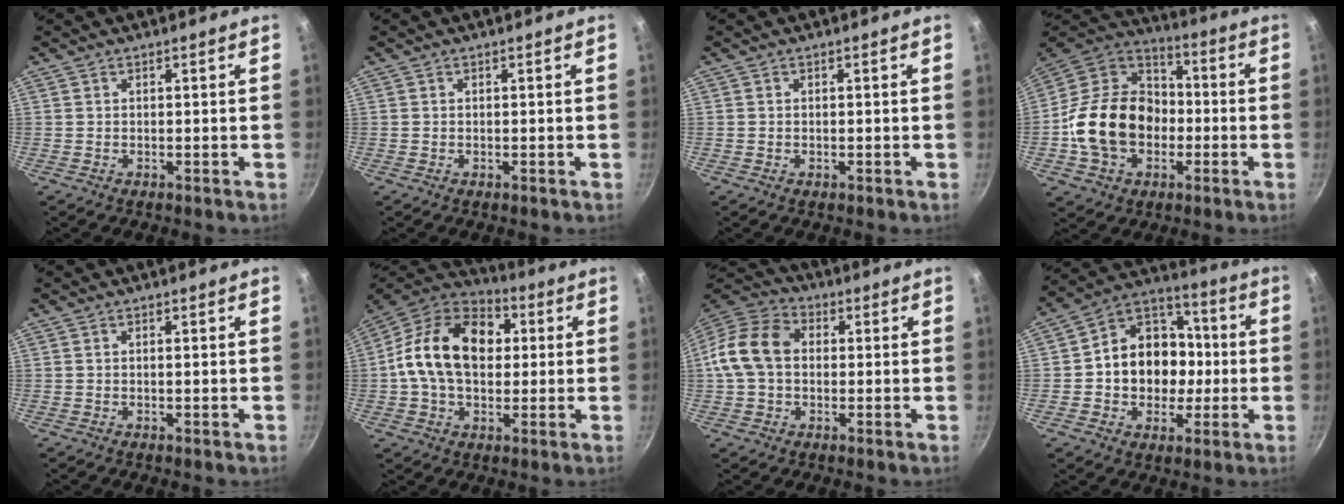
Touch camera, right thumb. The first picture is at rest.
{"total": 0.0}
{"total": 0.0}
{"total": 20.5, "force": [-3.7, 15.7, 12.7], "torque": [-0.194, 0.046, -0.072]}
{"total": 0.6, "force": [-0.1, 0.1, 0.6], "torque": [-0.011, 0.000, -0.003]}
{"total": 19.7, "force": [2.2, 13.8, 13.9], "torque": [-0.209, 0.029, 0.019]}
{"total": 12.7, "force": [0.5, 9.6, 8.4], "torque": [-0.137, 0.029, -0.008]}
{"total": 16.3, "force": [-1.0, 13.5, 9.1], "torque": [-0.103, 0.034, -0.030]}